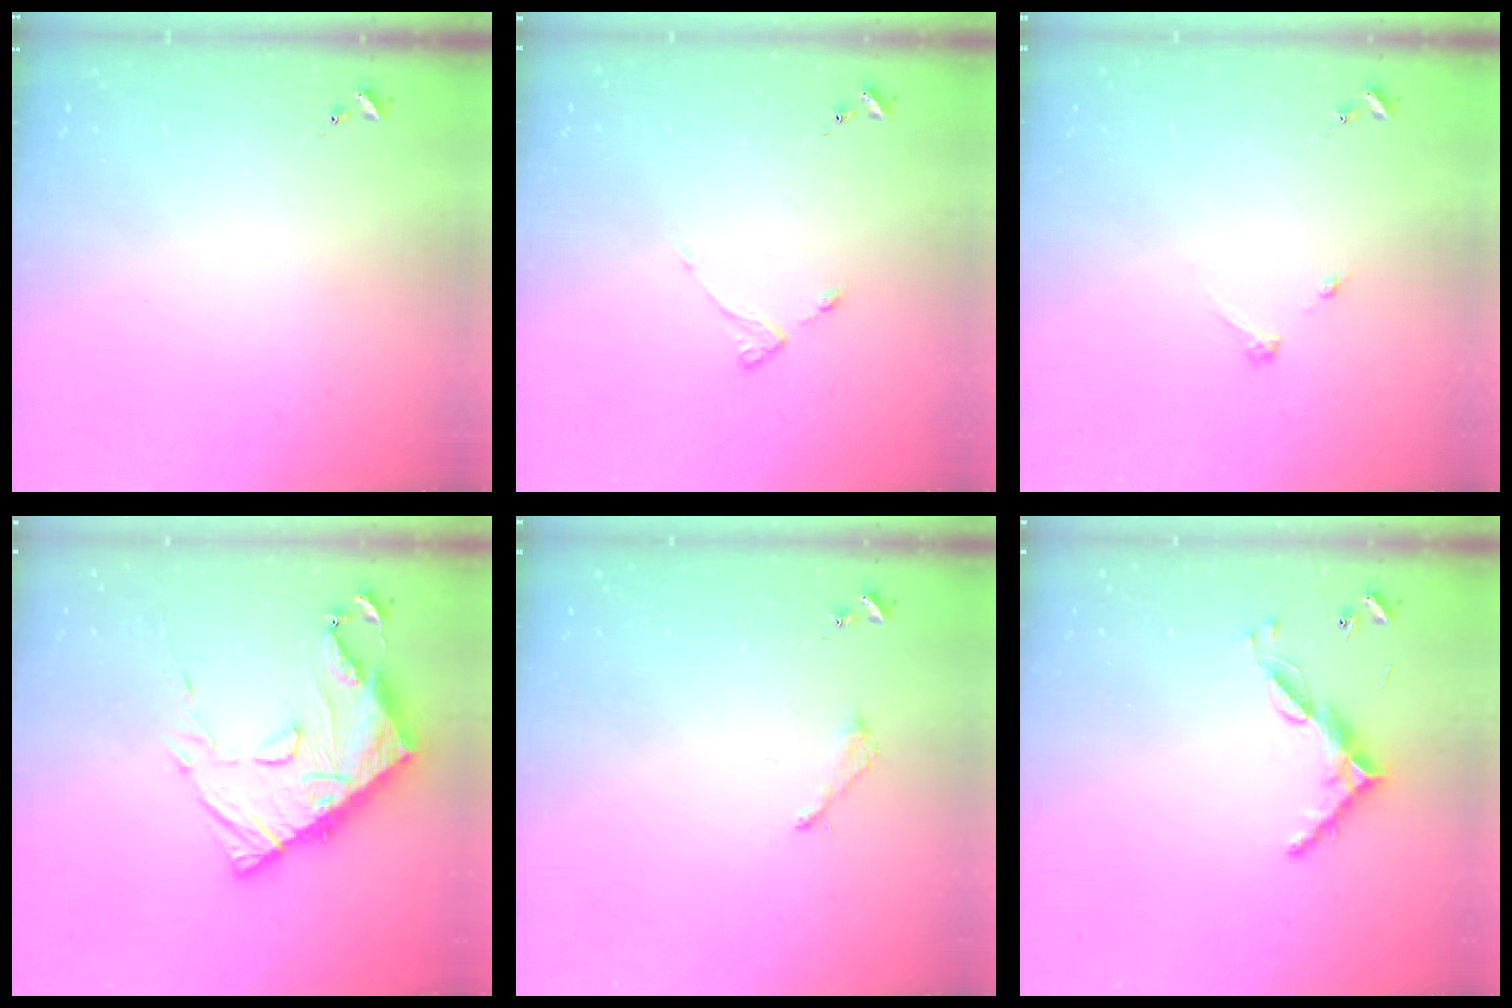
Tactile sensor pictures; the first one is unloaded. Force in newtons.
{"total": 2.8, "press": 2.7, "slide": 0.5}
{"total": 2.7, "press": 2.7, "slide": 0.3}
{"total": 20.8, "press": 20.7, "slide": 2.0}
{"total": 3.1, "press": 3.0, "slide": 0.3}
{"total": 8.7, "press": 8.7, "slide": 0.5}